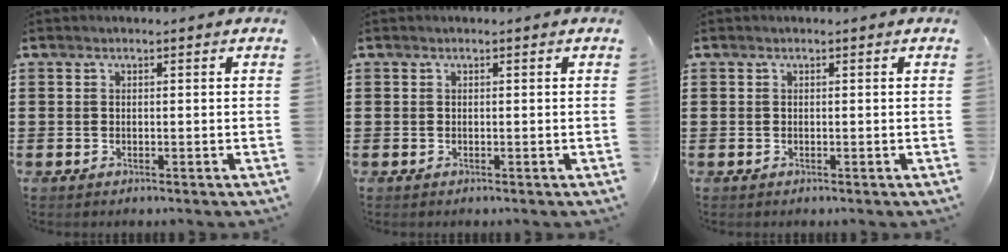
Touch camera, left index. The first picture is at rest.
{"total": 0.0}
{"total": 0.0}